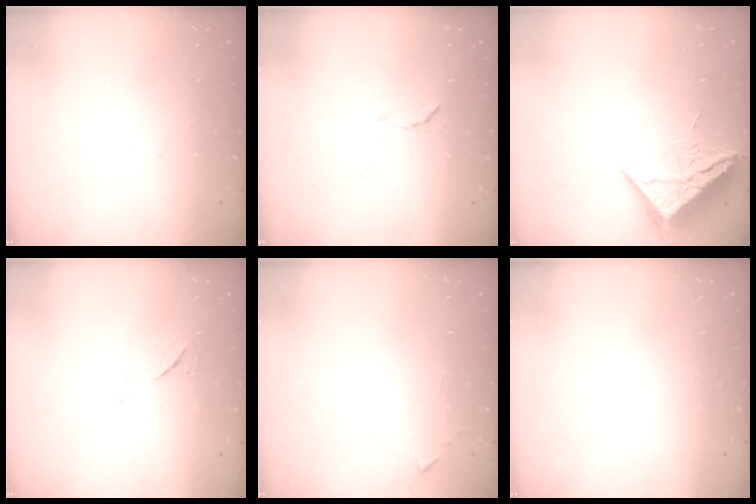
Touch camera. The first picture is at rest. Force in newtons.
{"total": 9.1, "press": 9.1, "slide": 0.4}
{"total": 10.4, "press": 10.3, "slide": 1.1}
{"total": 6.8, "press": 6.7, "slide": 0.6}
{"total": 2.7, "press": 2.6, "slide": 0.4}
{"total": 1.5, "press": 1.5, "slide": 0.1}